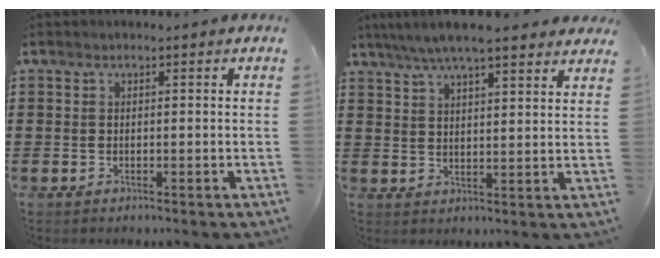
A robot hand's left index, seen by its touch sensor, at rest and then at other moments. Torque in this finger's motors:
{"motor_torque": [2.14, 0.00, 0.89, 0.21]}